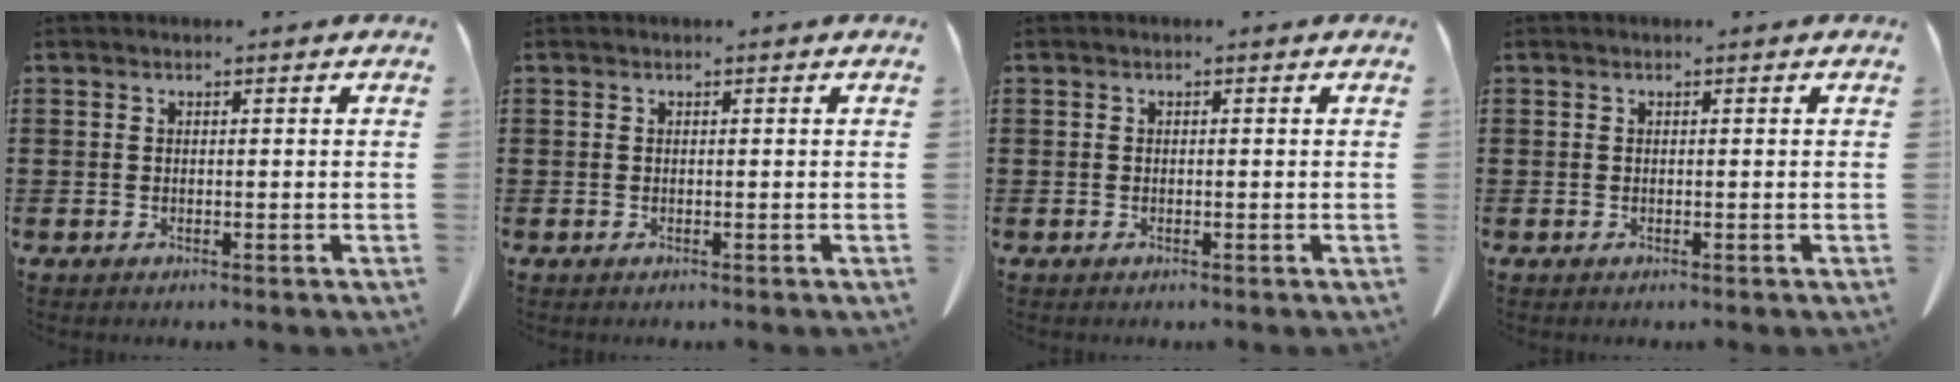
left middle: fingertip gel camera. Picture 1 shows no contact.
{"total": 0.0}
{"total": 0.0}
{"total": 0.0}